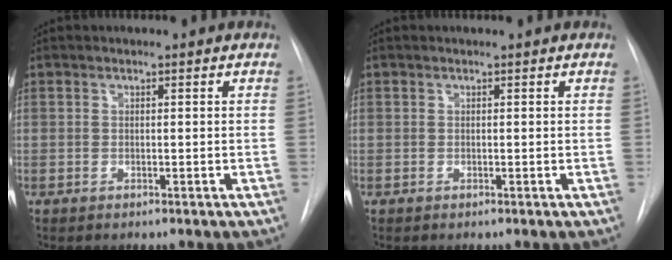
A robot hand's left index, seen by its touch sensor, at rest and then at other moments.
{"total": 0.0}